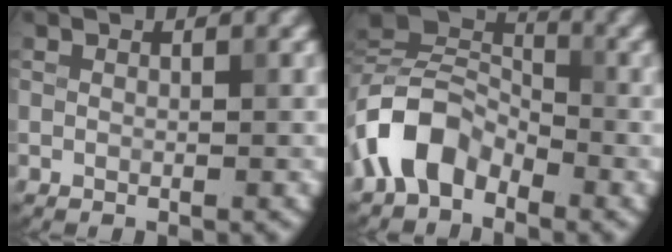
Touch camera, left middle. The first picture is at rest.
{"total": 6.5, "force": [-3.5, 4.1, 3.7], "torque": [-0.067, 0.008, -0.083]}